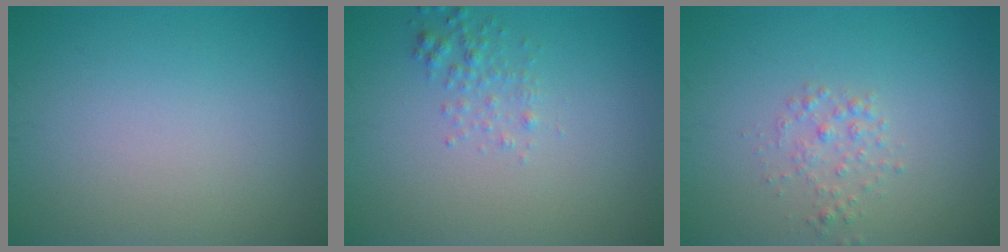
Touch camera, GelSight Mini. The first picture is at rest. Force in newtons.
{"total": 1.6, "press": 1.5, "slide": 0.2}
{"total": 1.5, "press": 1.5, "slide": 0.0}